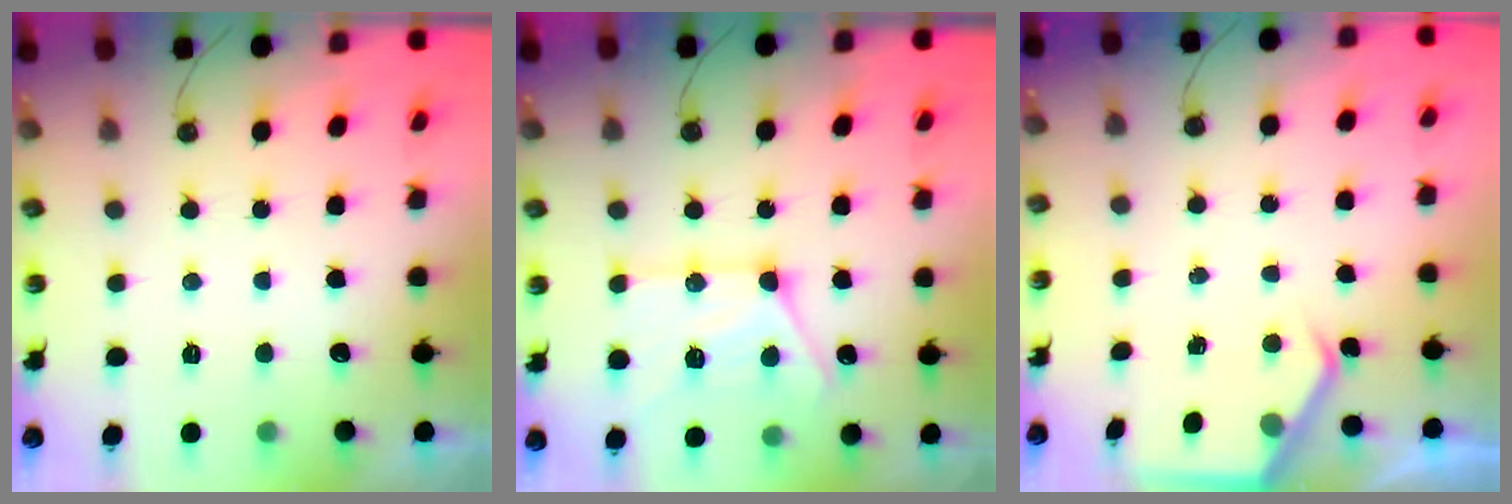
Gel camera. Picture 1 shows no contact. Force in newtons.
{"total": 16.4, "press": 16.3, "slide": 1.4}
{"total": 3.3, "press": 3.3, "slide": 0.5}